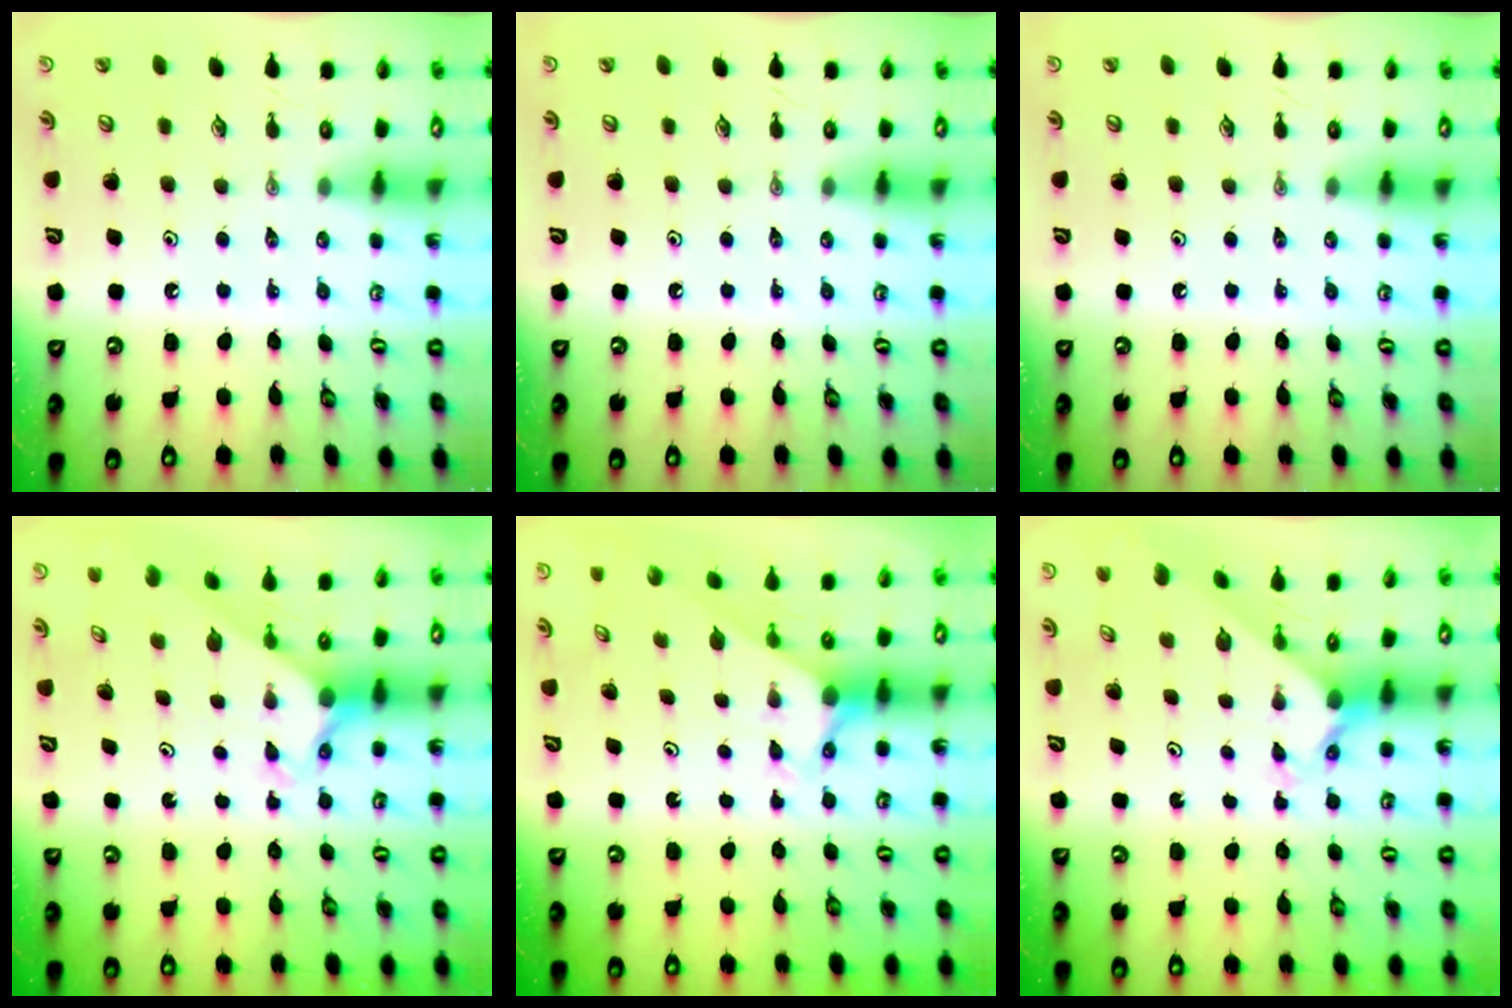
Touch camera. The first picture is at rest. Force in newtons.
{"total": 0.0}
{"total": 0.0}
{"total": 2.6, "press": 2.6, "slide": 0.2}
{"total": 2.8, "press": 2.8, "slide": 0.0}
{"total": 2.4, "press": 2.3, "slide": 0.2}